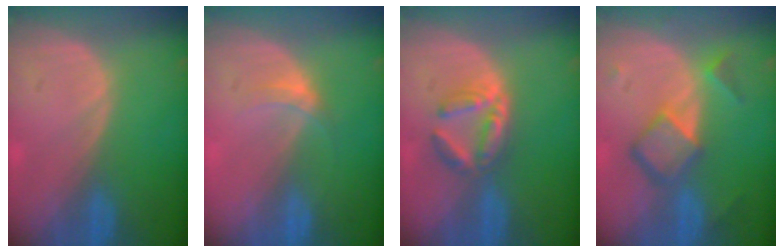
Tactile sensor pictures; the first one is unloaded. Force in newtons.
{"total": 2.6, "press": 2.2, "slide": 1.4}
{"total": 5.3, "press": 5.2, "slide": 0.8}
{"total": 6.9, "press": 5.9, "slide": 3.6}